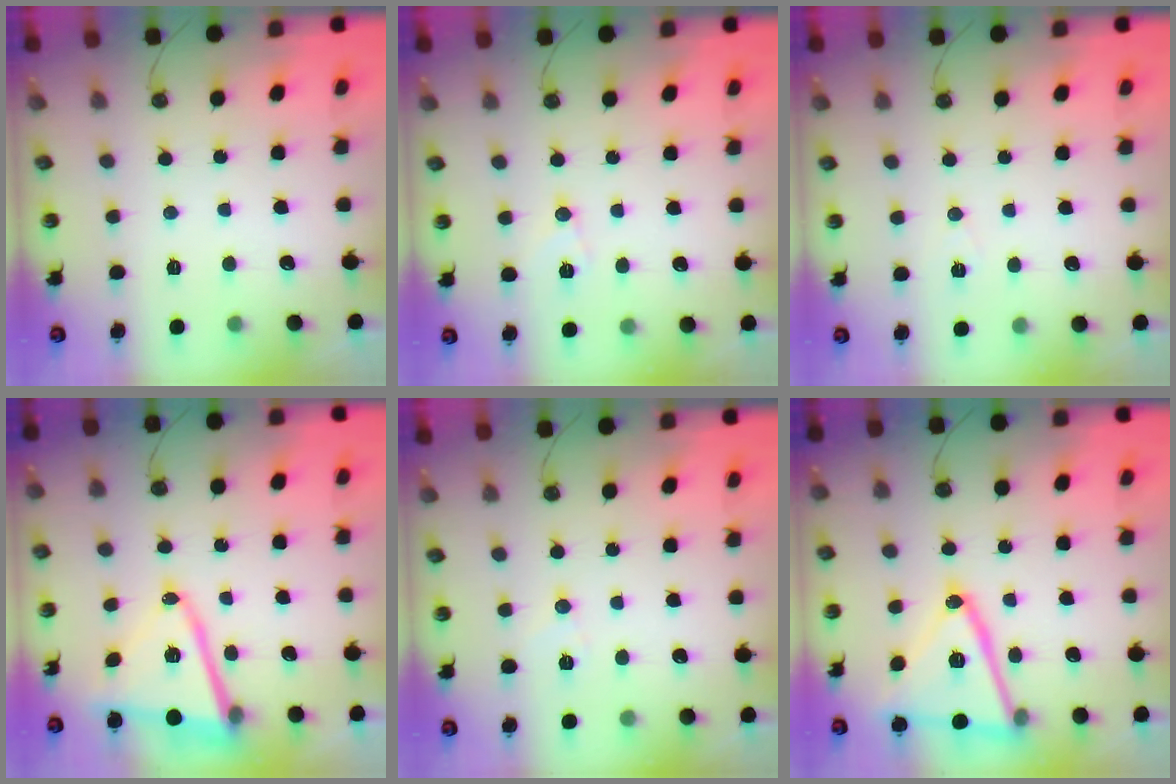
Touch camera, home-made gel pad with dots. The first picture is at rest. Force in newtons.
{"total": 6.6, "press": 6.3, "slide": 1.7}
{"total": 5.6, "press": 3.3, "slide": 4.6}
{"total": 13.1, "press": 13.0, "slide": 1.5}
{"total": 5.2, "press": 4.9, "slide": 1.6}
{"total": 20.6, "press": 20.3, "slide": 3.4}